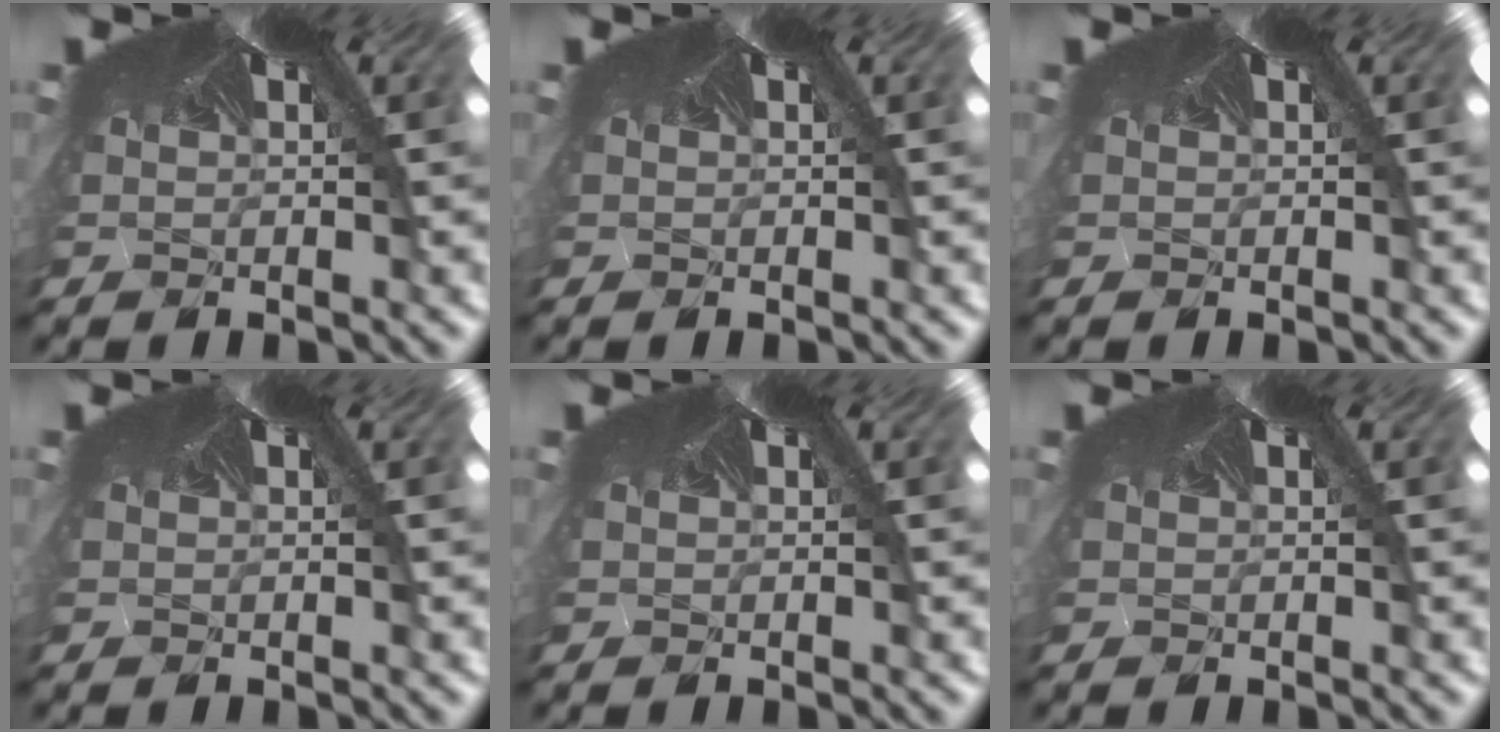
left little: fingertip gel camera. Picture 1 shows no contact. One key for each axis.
{"total": 0.0}
{"total": 0.0}
{"total": 0.0}
{"total": 0.0}
{"total": 0.0}